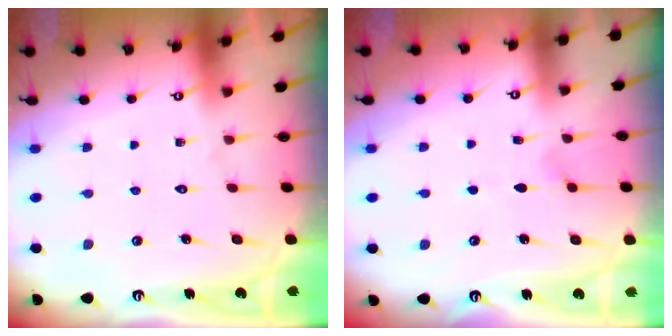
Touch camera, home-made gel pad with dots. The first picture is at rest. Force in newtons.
{"total": 3.0, "press": 2.5, "slide": 1.6}